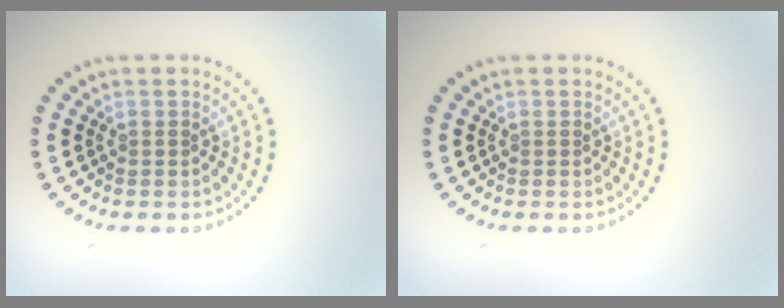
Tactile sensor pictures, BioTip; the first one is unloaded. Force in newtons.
{"total": 0.0}